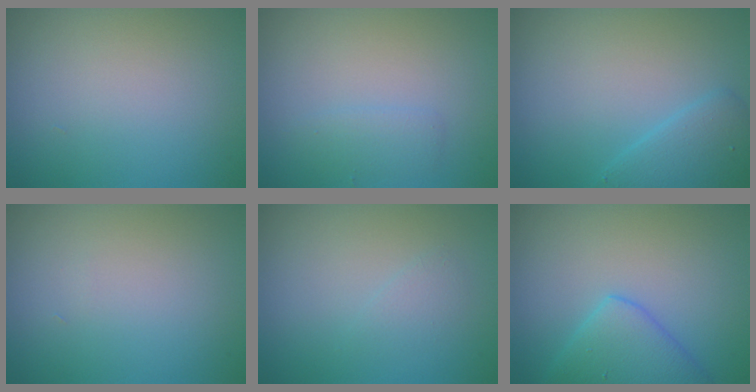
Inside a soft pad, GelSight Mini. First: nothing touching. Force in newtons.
{"total": 1.4, "press": 1.4, "slide": 0.1}
{"total": 2.9, "press": 2.9, "slide": 0.2}
{"total": 0.0}
{"total": 0.9, "press": 0.9, "slide": 0.1}
{"total": 4.2, "press": 4.2, "slide": 0.3}